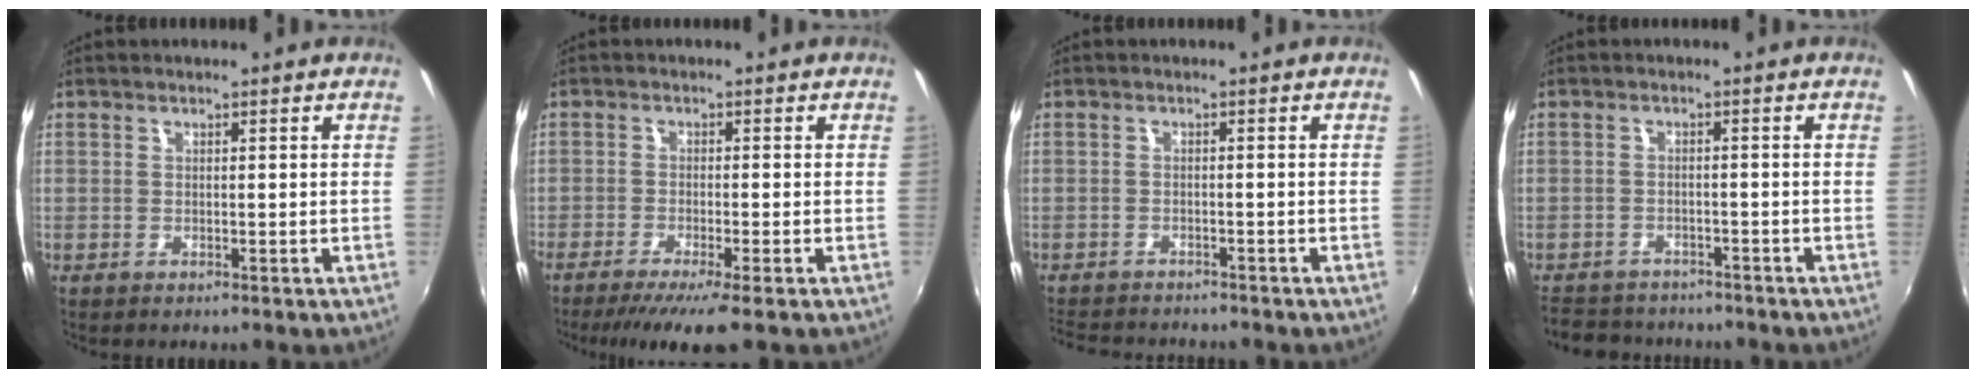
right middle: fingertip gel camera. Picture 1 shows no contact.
{"total": 7.0, "force": [-5.2, 0.1, 4.7], "torque": [-0.102, -0.027, -0.086]}
{"total": 7.8, "force": [-7.1, 2.0, 2.3], "torque": [-0.064, -0.014, -0.110]}
{"total": 8.2, "force": [-7.1, 3.7, 1.9], "torque": [-0.057, 0.004, -0.108]}